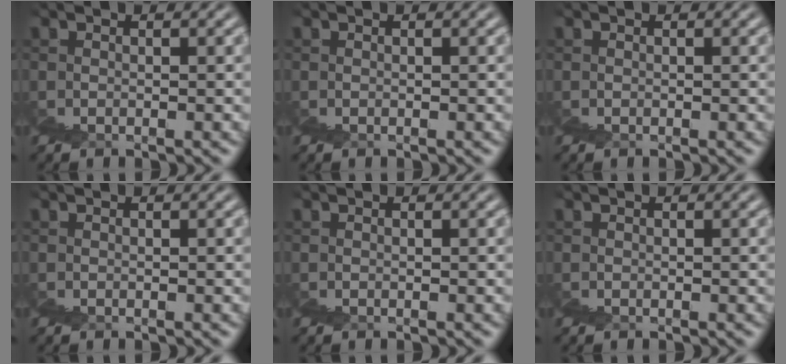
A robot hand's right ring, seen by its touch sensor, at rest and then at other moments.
{"total": 0.0}
{"total": 0.0}
{"total": 0.0}
{"total": 0.0}
{"total": 0.0}